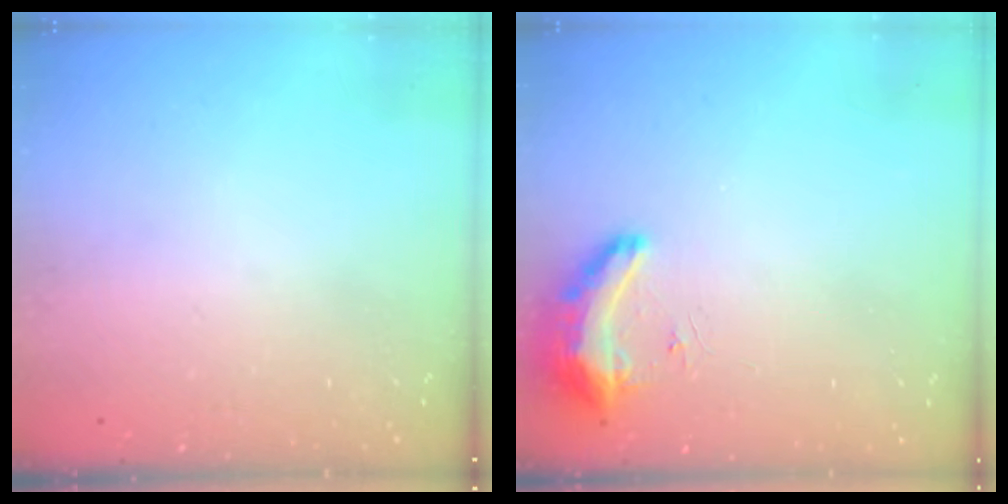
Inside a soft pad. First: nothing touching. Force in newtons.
{"total": 17.3, "press": 10.6, "slide": 13.6}